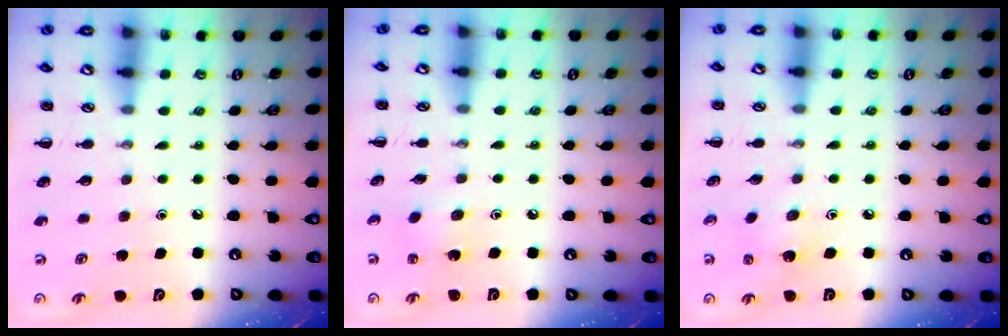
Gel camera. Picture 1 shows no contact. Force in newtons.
{"total": 1.6, "press": 1.5, "slide": 0.6}
{"total": 3.6, "press": 3.5, "slide": 0.9}